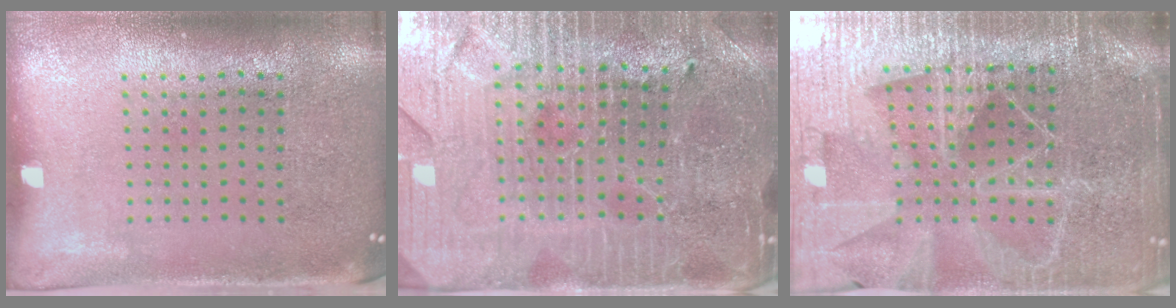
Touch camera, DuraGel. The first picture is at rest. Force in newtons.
{"total": 4.3, "press": 4.2, "slide": 1.0}
{"total": 5.6, "press": 5.0, "slide": 2.6}